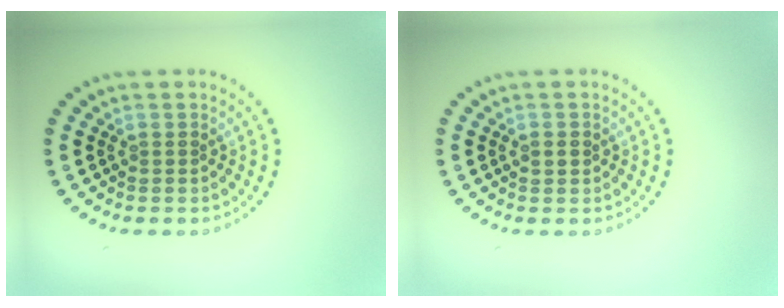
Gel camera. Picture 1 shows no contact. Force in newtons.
{"total": 1.3, "press": 1.2, "slide": 0.3}